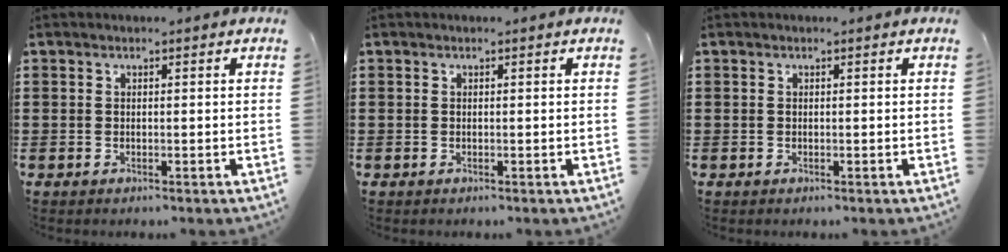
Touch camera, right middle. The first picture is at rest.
{"total": 0.0}
{"total": 0.0}